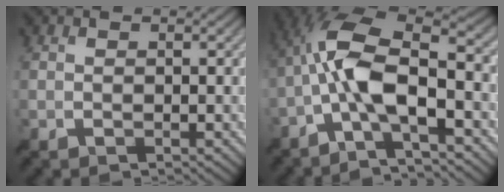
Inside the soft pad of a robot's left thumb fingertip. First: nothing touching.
{"total": 11.4, "force": [-2.4, 3.6, 10.5], "torque": [-0.210, 0.009, -0.057]}